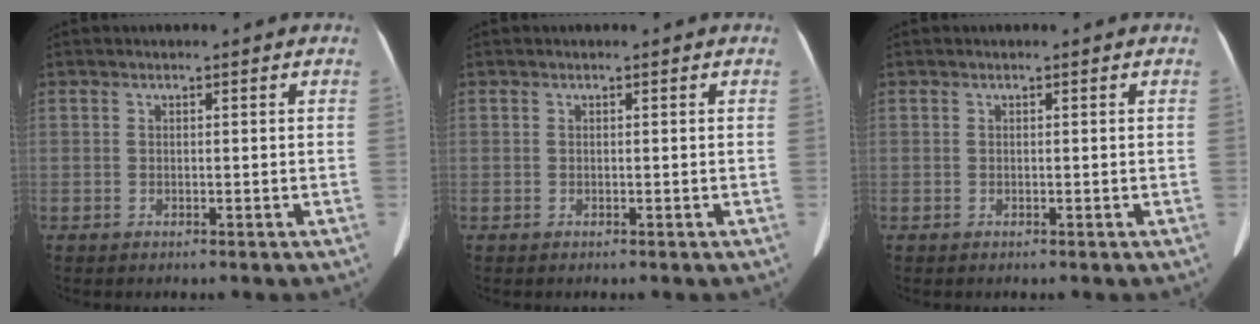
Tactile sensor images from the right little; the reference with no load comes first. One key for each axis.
{"total": 0.0}
{"total": 0.0}